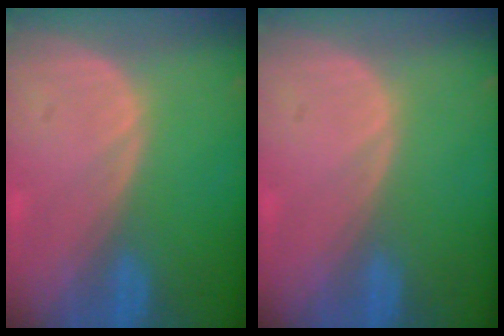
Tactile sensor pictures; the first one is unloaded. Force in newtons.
{"total": 0.0}